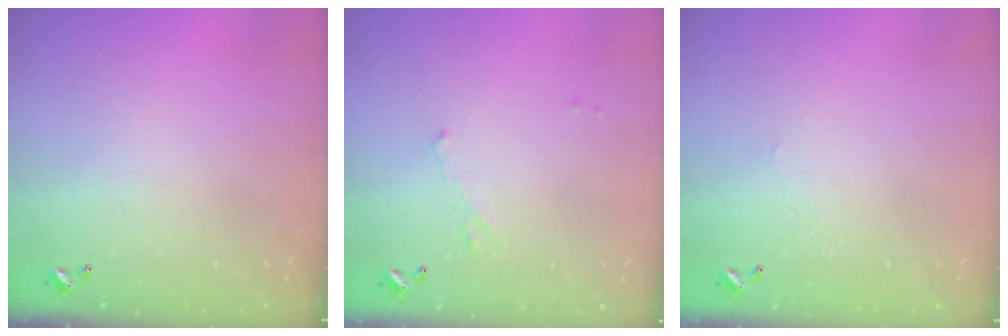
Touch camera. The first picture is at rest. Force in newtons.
{"total": 1.4, "press": 1.3, "slide": 0.6}
{"total": 2.1, "press": 2.1, "slide": 0.6}